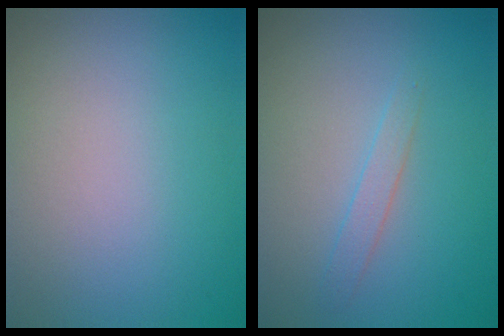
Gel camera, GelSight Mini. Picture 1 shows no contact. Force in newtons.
{"total": 1.3, "press": 1.3, "slide": 0.0}